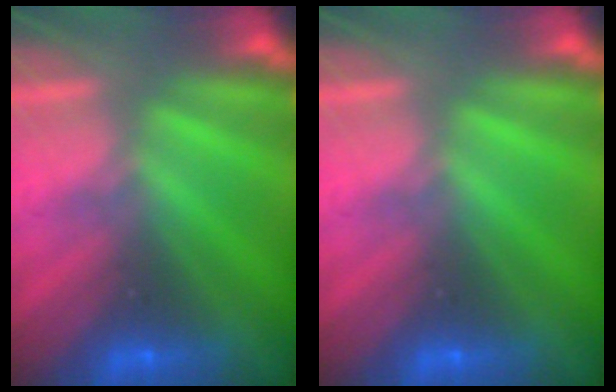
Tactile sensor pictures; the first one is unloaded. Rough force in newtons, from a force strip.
{"total": 0.0}